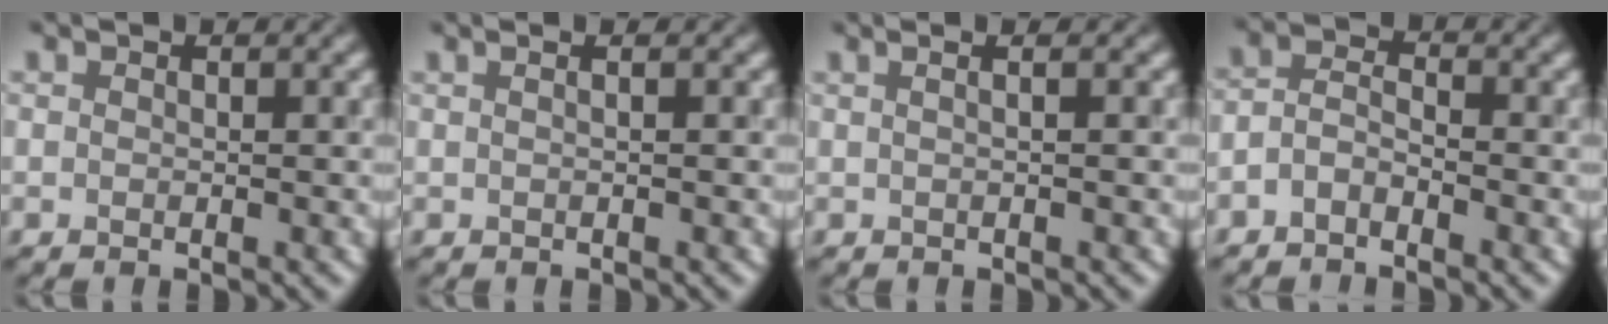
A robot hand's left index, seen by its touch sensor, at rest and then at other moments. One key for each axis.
{"total": 2.3, "fx": 0.9, "fy": 1.3, "fz": 1.7, "tx": 0.002, "ty": 0.018, "tz": -0.017}
{"total": 3.0, "fx": 1.2, "fy": 1.7, "fz": 2.3, "tx": -0.004, "ty": 0.025, "tz": -0.016}
{"total": 1.7, "fx": -1.4, "fy": 0.6, "fz": 0.7, "tx": -0.020, "ty": 0.008, "tz": -0.027}